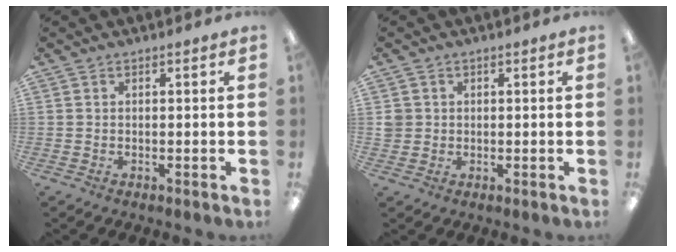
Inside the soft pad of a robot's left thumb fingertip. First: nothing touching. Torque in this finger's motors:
{"motor_torque": [-0.11, 0.10, 0.10, -0.20, 0.00]}